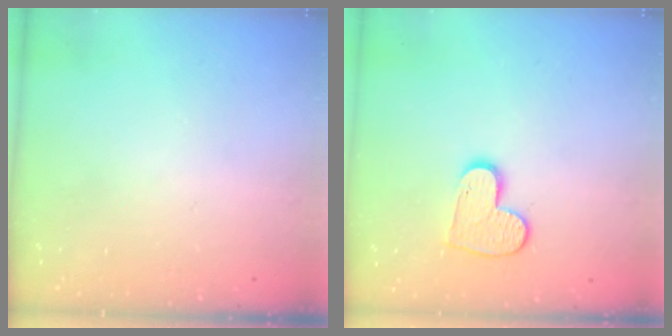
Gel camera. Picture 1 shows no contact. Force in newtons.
{"total": 10.0, "press": 10.0, "slide": 0.9}